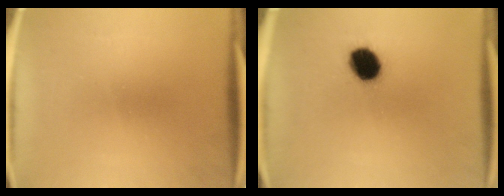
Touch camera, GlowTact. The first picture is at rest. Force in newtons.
{"total": 8.8}